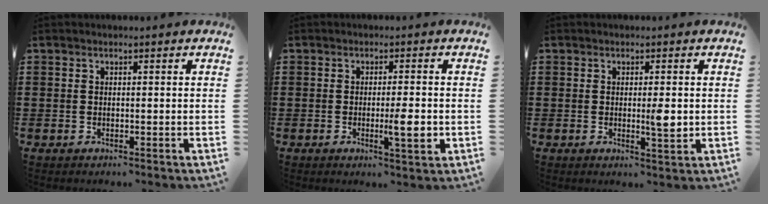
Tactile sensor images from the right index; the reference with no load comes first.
{"total": 5.0, "force": [-1.1, 0.6, 4.8], "torque": [-0.072, -0.008, -0.019]}
{"total": 3.4, "force": [0.0, 0.6, 3.3], "torque": [-0.051, -0.007, -0.002]}